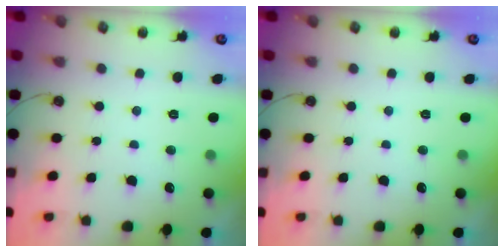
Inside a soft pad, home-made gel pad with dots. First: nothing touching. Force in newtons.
{"total": 0.0}